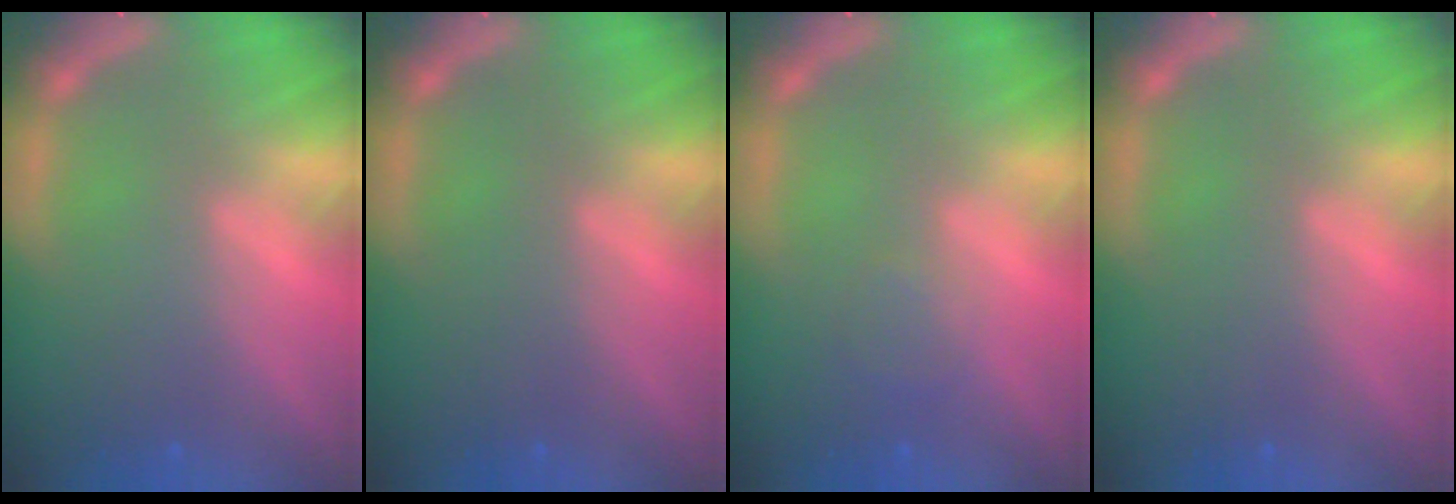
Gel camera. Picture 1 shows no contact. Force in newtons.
{"total": 0.0}
{"total": 1.5}
{"total": 0.0}